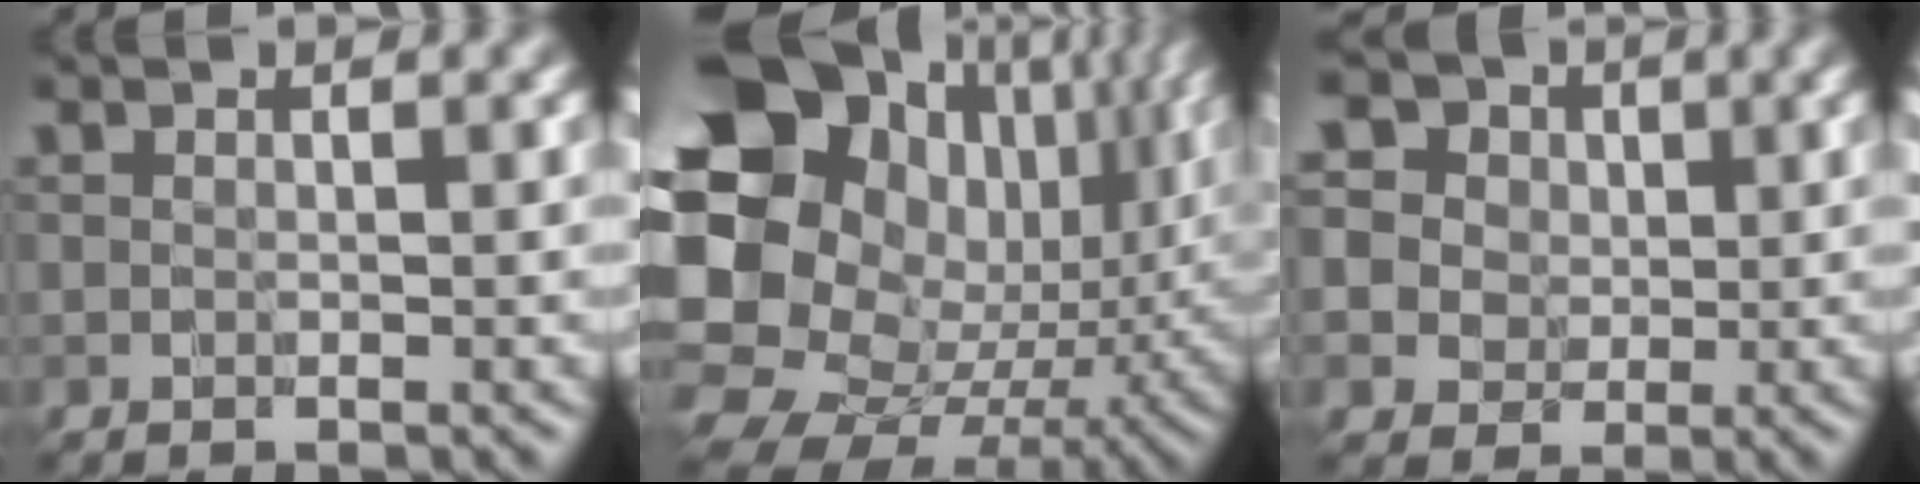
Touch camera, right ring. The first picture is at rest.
{"total": 18.2, "force": [2.3, 14.2, 11.1], "torque": [-0.211, -0.016, 0.078]}
{"total": 10.9, "force": [5.3, 8.3, 4.5], "torque": [-0.101, 0.031, 0.065]}